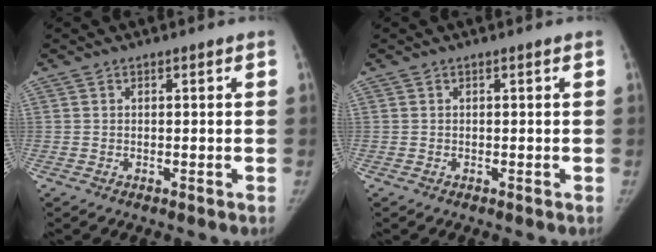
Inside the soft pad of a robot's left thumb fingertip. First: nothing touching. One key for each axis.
{"total": 0.0}